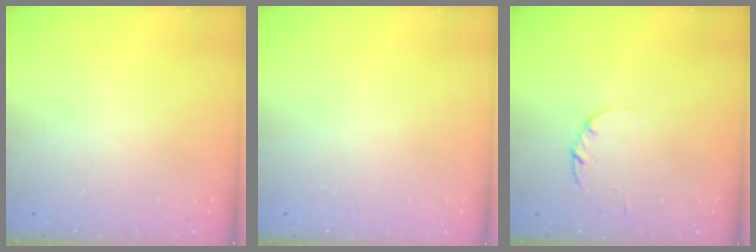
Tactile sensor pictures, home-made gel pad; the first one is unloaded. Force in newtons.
{"total": 2.6, "press": 2.6, "slide": 0.2}
{"total": 2.2, "press": 2.2, "slide": 0.4}